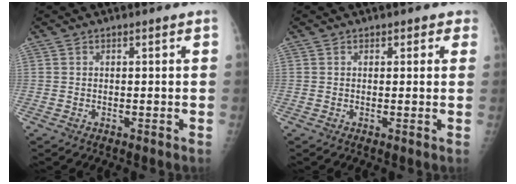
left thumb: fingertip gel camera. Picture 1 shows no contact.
{"total": 2.1, "force": [1.2, 1.5, 0.8], "torque": [0.023, -0.001, 0.004]}